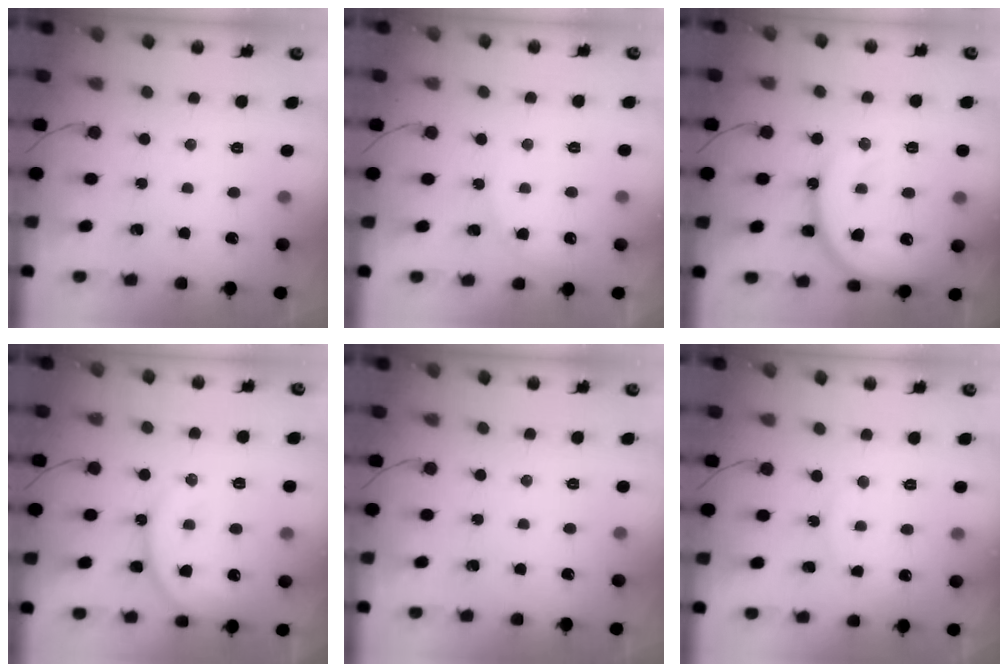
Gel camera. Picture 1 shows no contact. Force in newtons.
{"total": 3.8, "press": 3.8, "slide": 0.3}
{"total": 15.9, "press": 15.8, "slide": 1.9}
{"total": 15.0, "press": 14.9, "slide": 1.7}
{"total": 0.0}
{"total": 3.7, "press": 3.7, "slide": 0.4}